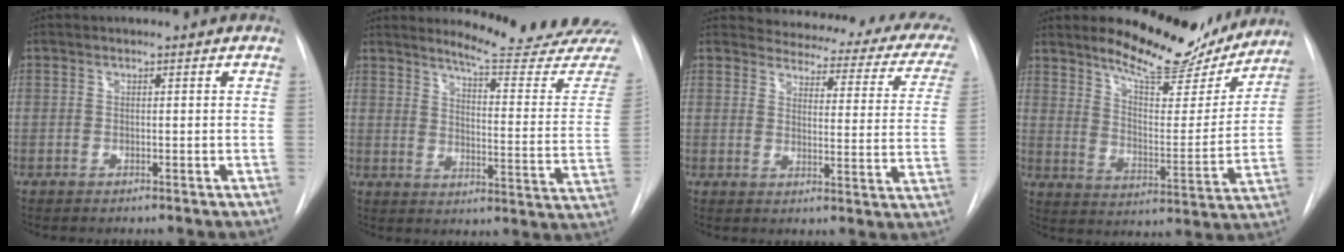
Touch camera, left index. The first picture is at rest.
{"total": 19.4, "force": [18.6, 0.0, 5.6], "torque": [-0.075, -0.145, 0.214]}
{"total": 20.6, "force": [18.7, 5.5, 6.7], "torque": [-0.067, -0.065, 0.191]}
{"total": 15.2, "force": [13.5, 3.8, 5.9], "torque": [-0.082, -0.039, 0.192]}